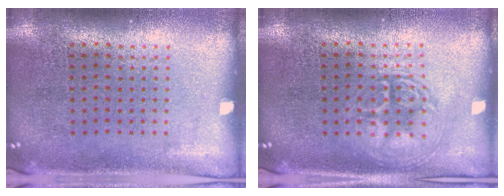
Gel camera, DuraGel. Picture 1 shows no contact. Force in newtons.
{"total": 2.9, "press": 2.9, "slide": 0.4}